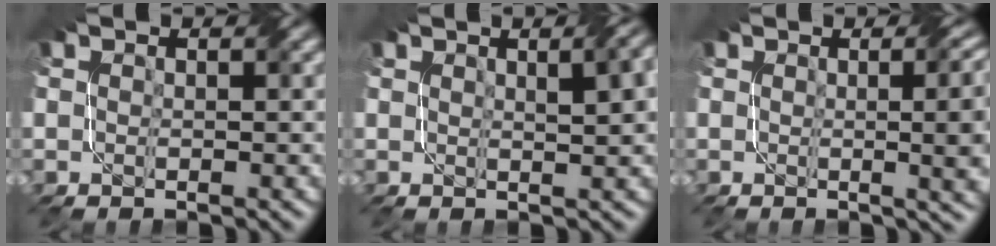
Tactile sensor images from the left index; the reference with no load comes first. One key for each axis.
{"total": 4.4, "fx": 1.8, "fy": 1.5, "fz": 3.7, "tx": -0.028, "ty": 0.015, "tz": 0.019}
{"total": 8.7, "fx": 0.6, "fy": 3.7, "fz": 7.9, "tx": -0.044, "ty": 0.011, "tz": 0.008}